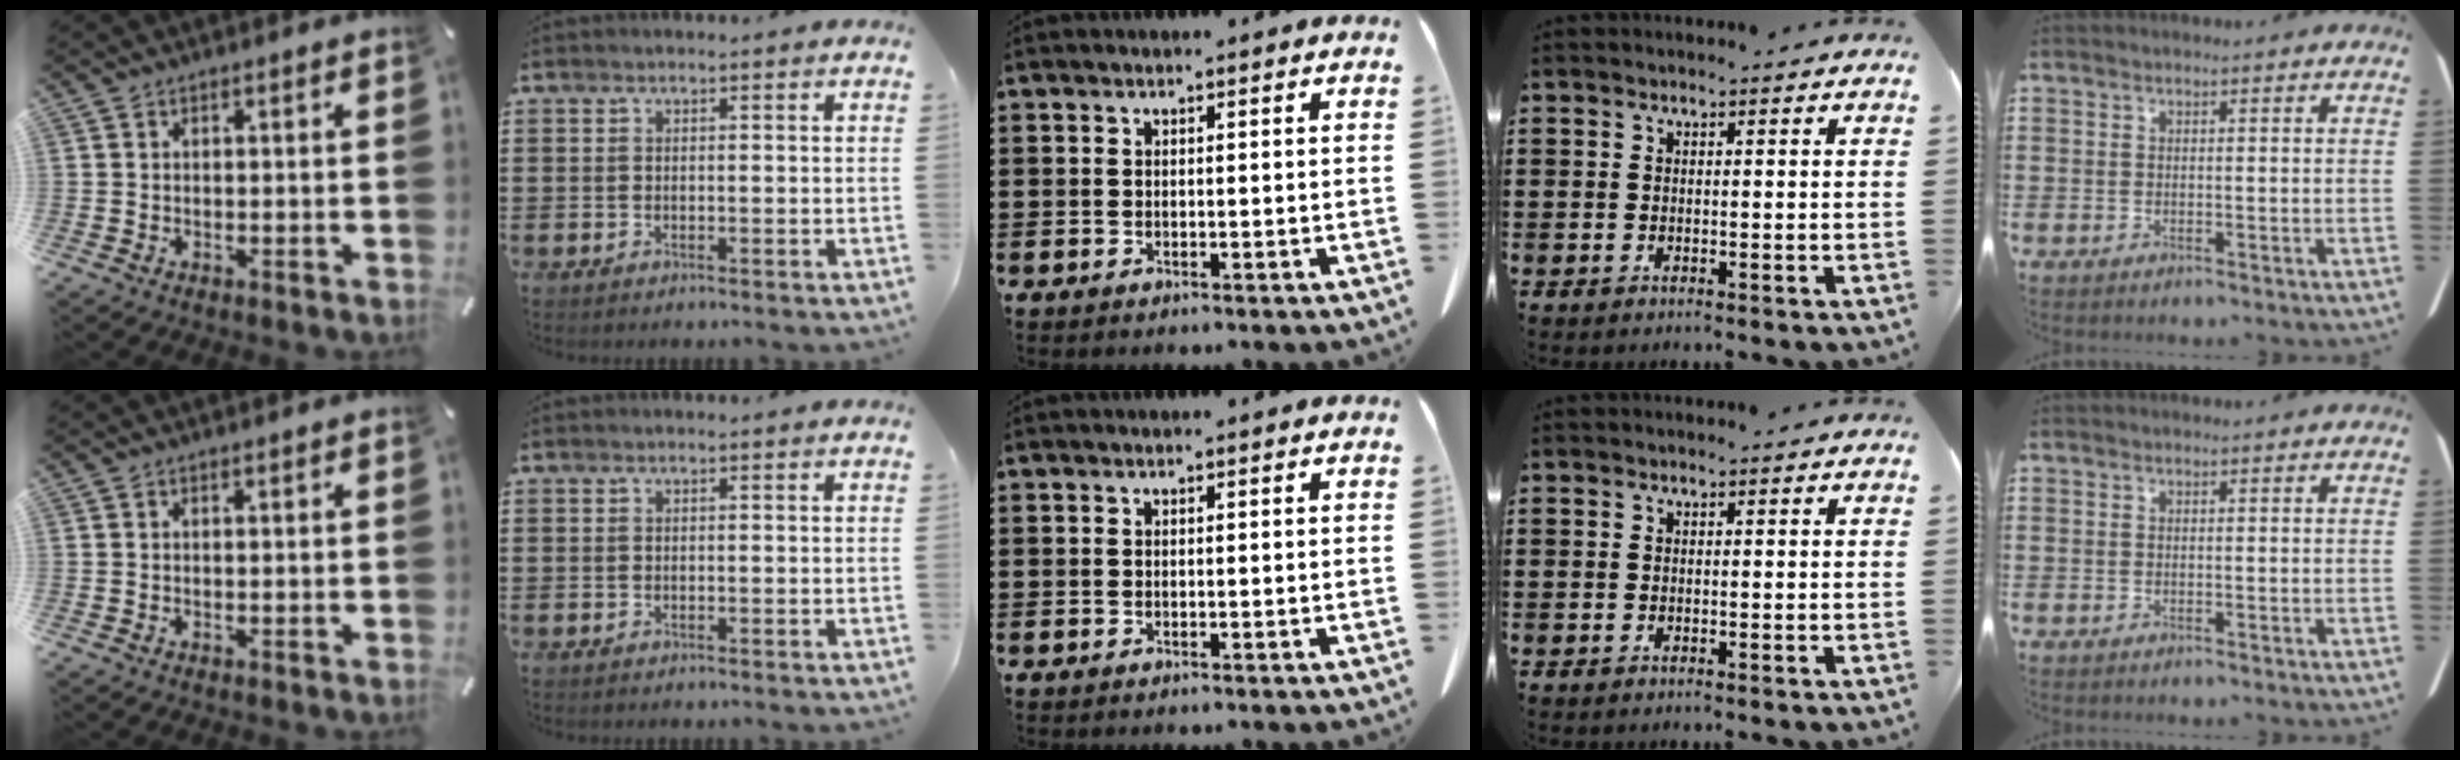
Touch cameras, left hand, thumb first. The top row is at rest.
{}